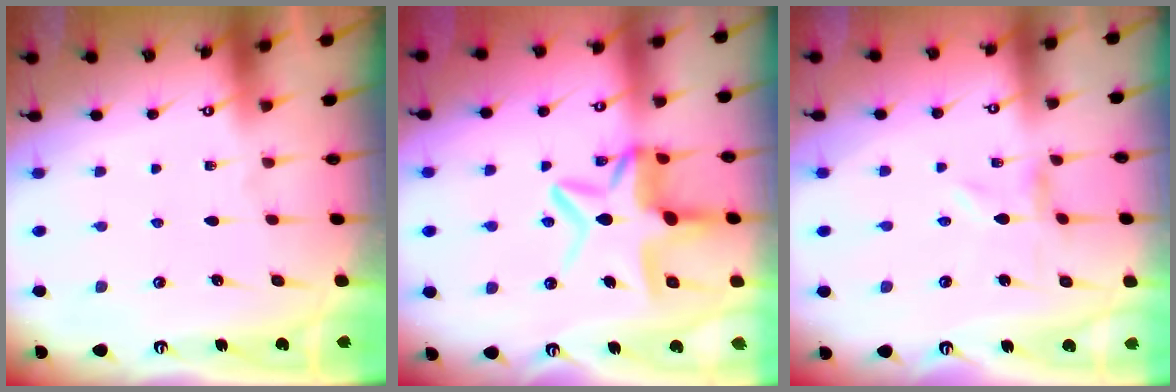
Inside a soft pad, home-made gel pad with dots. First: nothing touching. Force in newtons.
{"total": 12.1, "press": 12.1, "slide": 1.1}
{"total": 0.0}